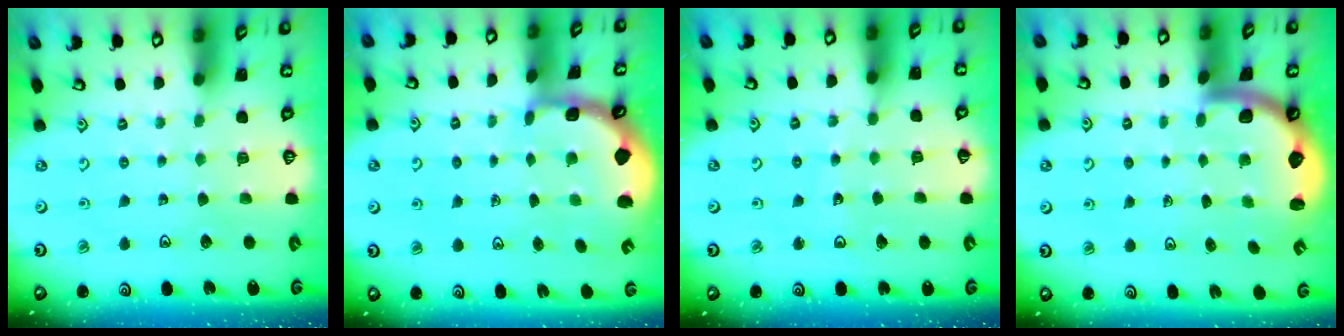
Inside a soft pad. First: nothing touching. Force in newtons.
{"total": 1.8, "press": 1.8, "slide": 0.3}
{"total": 4.9, "press": 4.9, "slide": 0.6}
{"total": 2.3, "press": 2.3, "slide": 0.4}